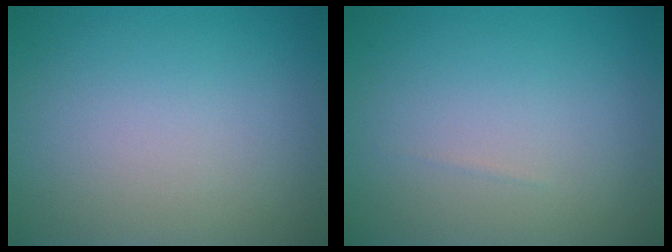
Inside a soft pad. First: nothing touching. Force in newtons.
{"total": 0.0}